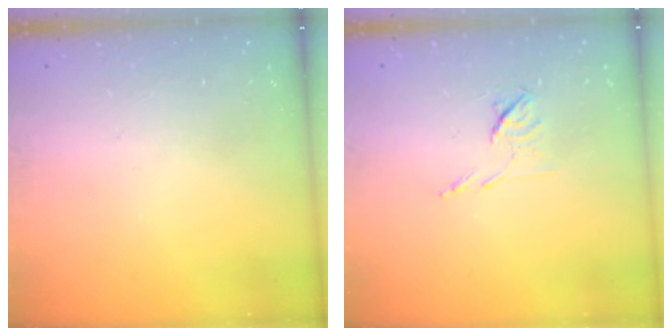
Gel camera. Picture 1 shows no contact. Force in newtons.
{"total": 6.4, "press": 6.3, "slide": 0.9}